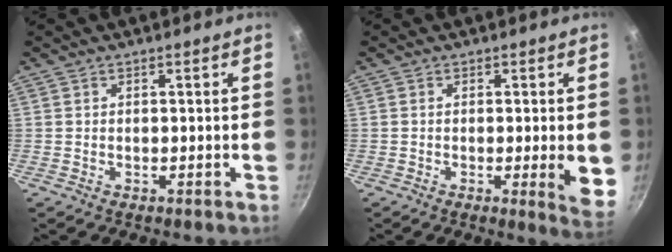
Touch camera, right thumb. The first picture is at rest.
{"total": 6.4, "force": [-0.7, 0.9, 6.2], "torque": [-0.073, -0.012, -0.008]}